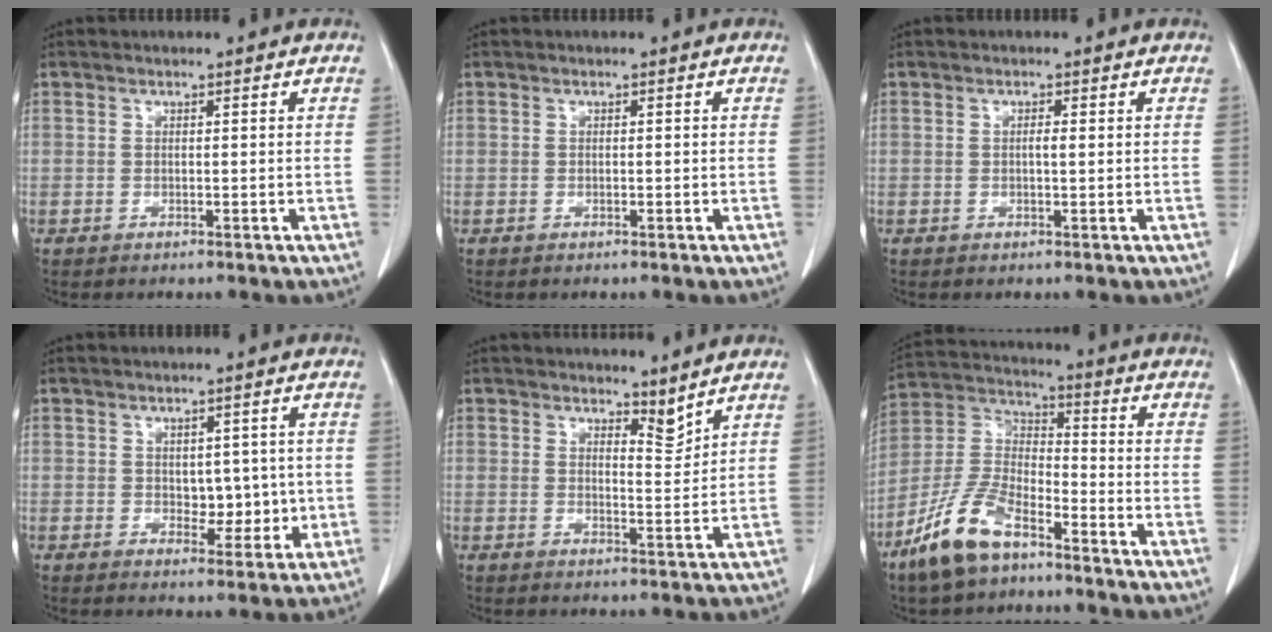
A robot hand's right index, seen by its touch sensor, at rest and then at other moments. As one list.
[{"total": 0.5, "force": [-0.2, 0.2, 0.5], "torque": [-0.014, 0.002, 0.000]}, {"total": 1.4, "force": [0.1, 0.4, 1.3], "torque": [-0.028, 0.002, 0.003]}, {"total": 5.5, "force": [-0.1, 3.6, 4.2], "torque": [-0.049, 0.009, 0.010]}, {"total": 3.2, "force": [2.8, 0.8, 1.2], "torque": [-0.020, -0.012, 0.050]}, {"total": 12.8, "force": [-8.6, 4.9, 8.2], "torque": [-0.186, -0.001, -0.171]}]